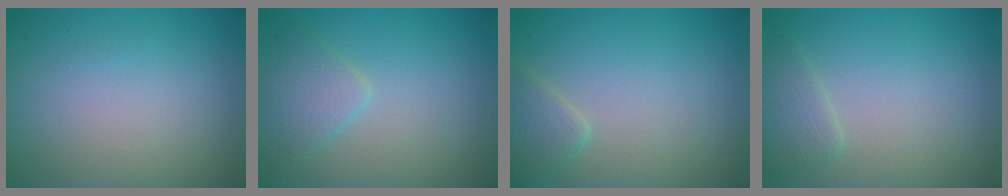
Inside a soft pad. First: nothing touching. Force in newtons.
{"total": 2.6, "press": 2.6, "slide": 0.1}
{"total": 2.1, "press": 2.1, "slide": 0.1}
{"total": 1.9, "press": 1.9, "slide": 0.1}